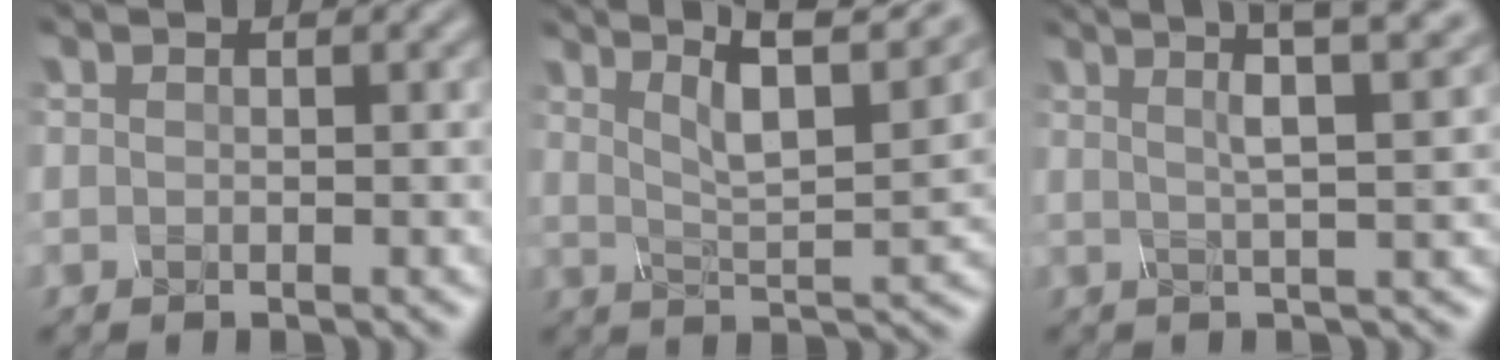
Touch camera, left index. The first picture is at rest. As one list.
[{"total": 8.2, "force": [5.5, 1.2, 6.0], "torque": [-0.085, 0.016, 0.088]}, {"total": 4.7, "force": [2.2, 0.4, 4.2], "torque": [-0.057, 0.020, 0.033]}]